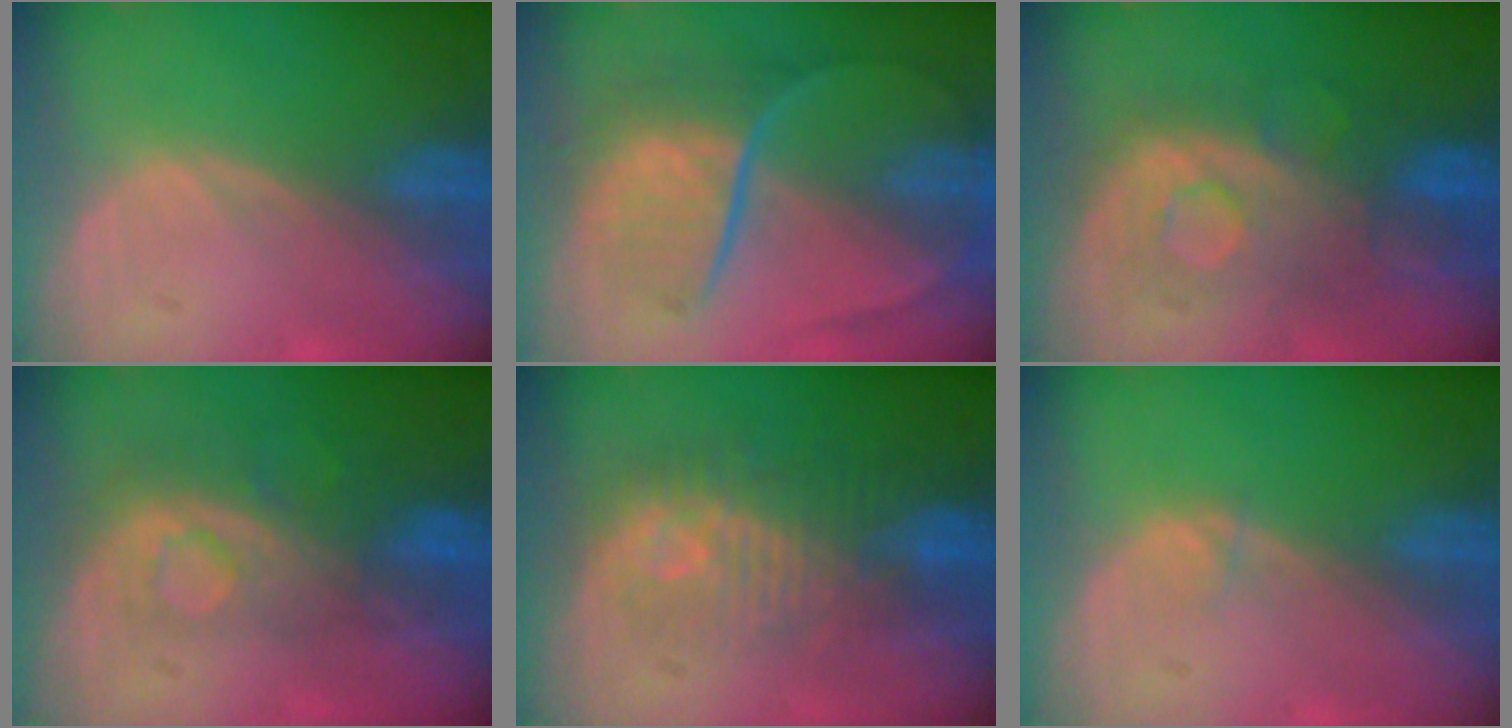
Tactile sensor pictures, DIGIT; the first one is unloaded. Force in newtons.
{"total": 8.9, "press": 7.6, "slide": 4.7}
{"total": 8.6, "press": 8.4, "slide": 1.4}
{"total": 8.4, "press": 7.1, "slide": 4.4}
{"total": 9.4, "press": 8.8, "slide": 3.1}
{"total": 0.5, "press": 0.5, "slide": 0.1}